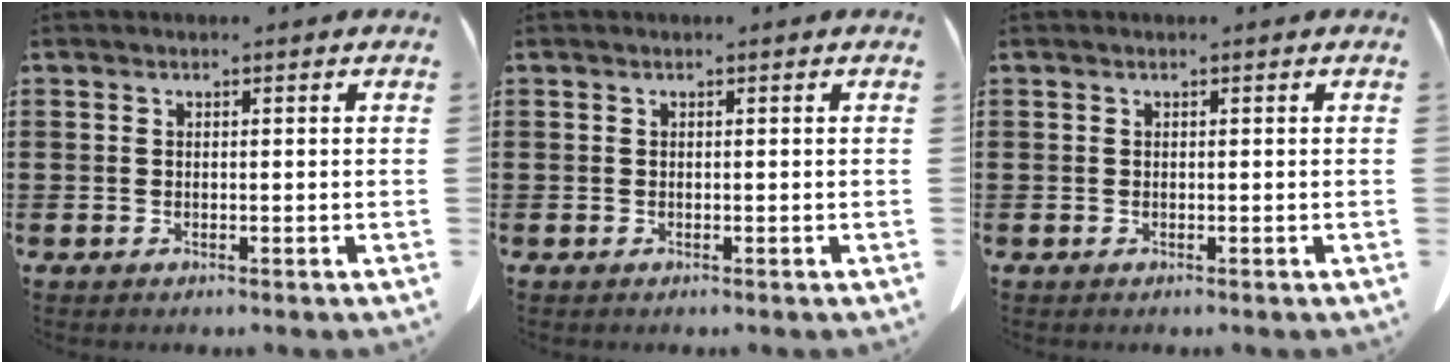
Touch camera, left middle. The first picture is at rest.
{"total": 0.0}
{"total": 0.0}